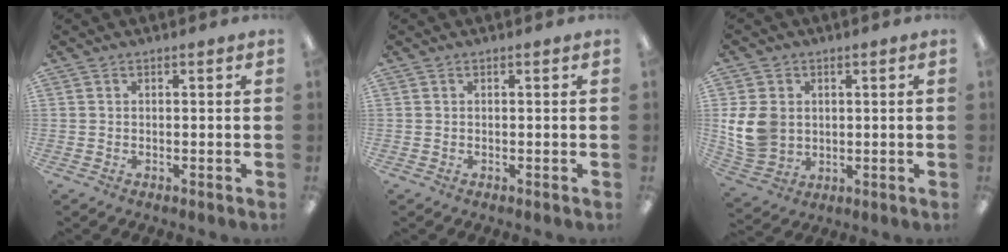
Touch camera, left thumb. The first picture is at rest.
{"total": 0.0}
{"total": 10.3, "force": [1.5, 8.6, 5.4], "torque": [-0.124, 0.011, 0.032]}